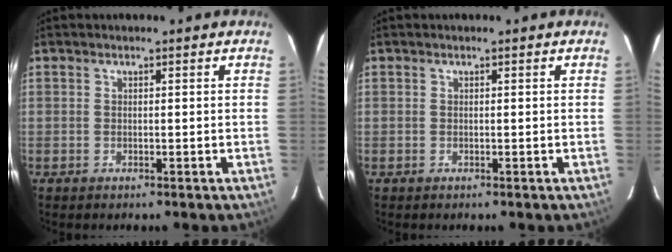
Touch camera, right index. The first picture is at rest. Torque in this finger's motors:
{"motor_torque": [0.00, 0.00, 0.00, 0.00]}